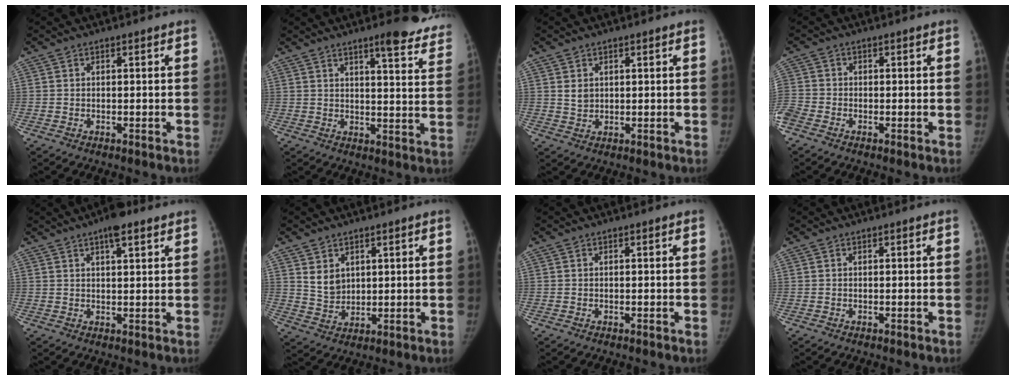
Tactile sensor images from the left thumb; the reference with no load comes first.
{"total": 13.7, "force": [11.1, 2.5, 7.6], "torque": [-0.058, -0.064, 0.120]}
{"total": 2.4, "force": [1.0, 1.9, 1.1], "torque": [-0.008, -0.010, 0.023]}
{"total": 4.4, "force": [-2.3, 3.0, 2.3], "torque": [-0.069, -0.001, -0.053]}
{"total": 5.7, "force": [3.5, 1.8, 4.1], "torque": [-0.054, -0.007, 0.050]}
{"total": 5.0, "force": [2.4, 3.8, 2.2], "torque": [-0.020, -0.025, 0.057]}
{"total": 0.0}
{"total": 0.0}